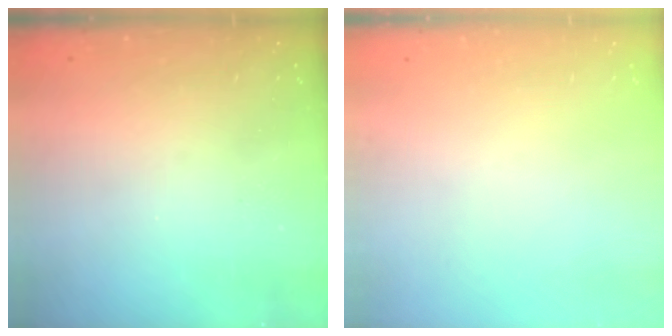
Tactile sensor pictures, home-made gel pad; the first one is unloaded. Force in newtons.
{"total": 0.0}